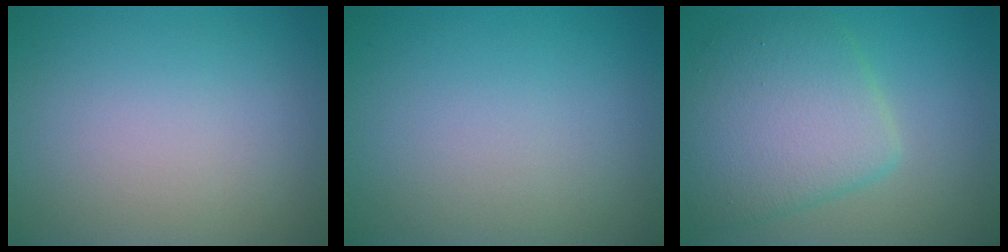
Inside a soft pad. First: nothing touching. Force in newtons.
{"total": 0.0}
{"total": 6.8, "press": 6.8, "slide": 0.1}